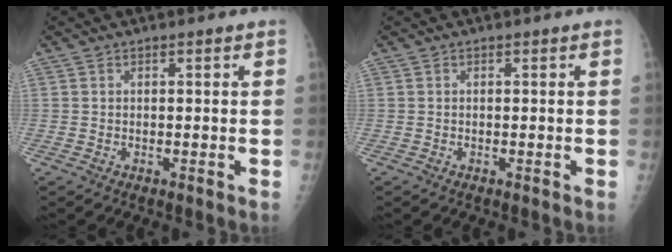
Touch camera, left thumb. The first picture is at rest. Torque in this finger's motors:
{"motor_torque": [0.10, 0.02, 0.04, -0.04, 0.00]}